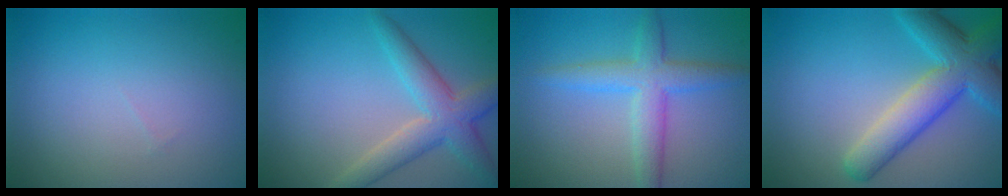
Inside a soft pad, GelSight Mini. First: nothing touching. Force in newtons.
{"total": 4.8, "press": 4.8, "slide": 0.3}
{"total": 4.2, "press": 4.2, "slide": 0.1}
{"total": 7.3, "press": 7.3, "slide": 0.3}